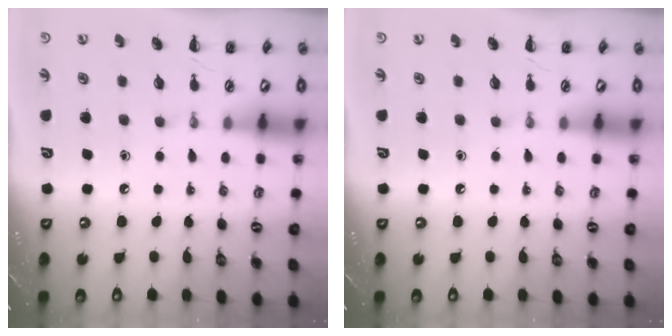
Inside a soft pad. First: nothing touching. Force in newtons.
{"total": 0.0}